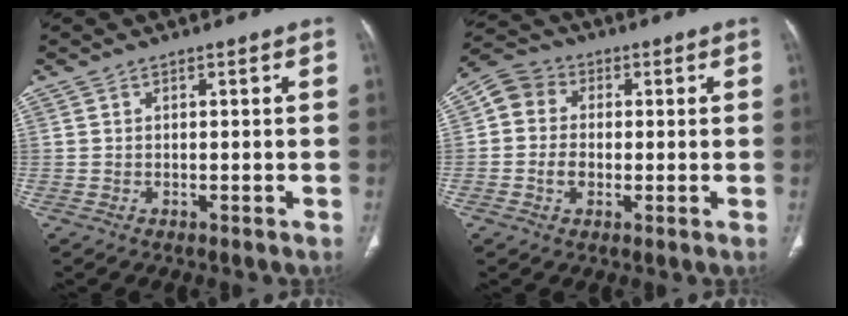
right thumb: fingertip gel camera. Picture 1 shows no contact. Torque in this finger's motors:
{"motor_torque": [0.31, 0.24, 0.34, -0.34, 0.13]}